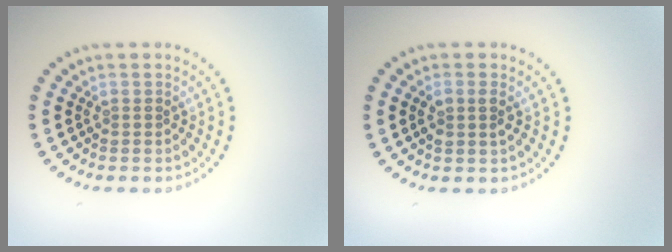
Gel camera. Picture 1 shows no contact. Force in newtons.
{"total": 1.6, "press": 1.4, "slide": 0.6}